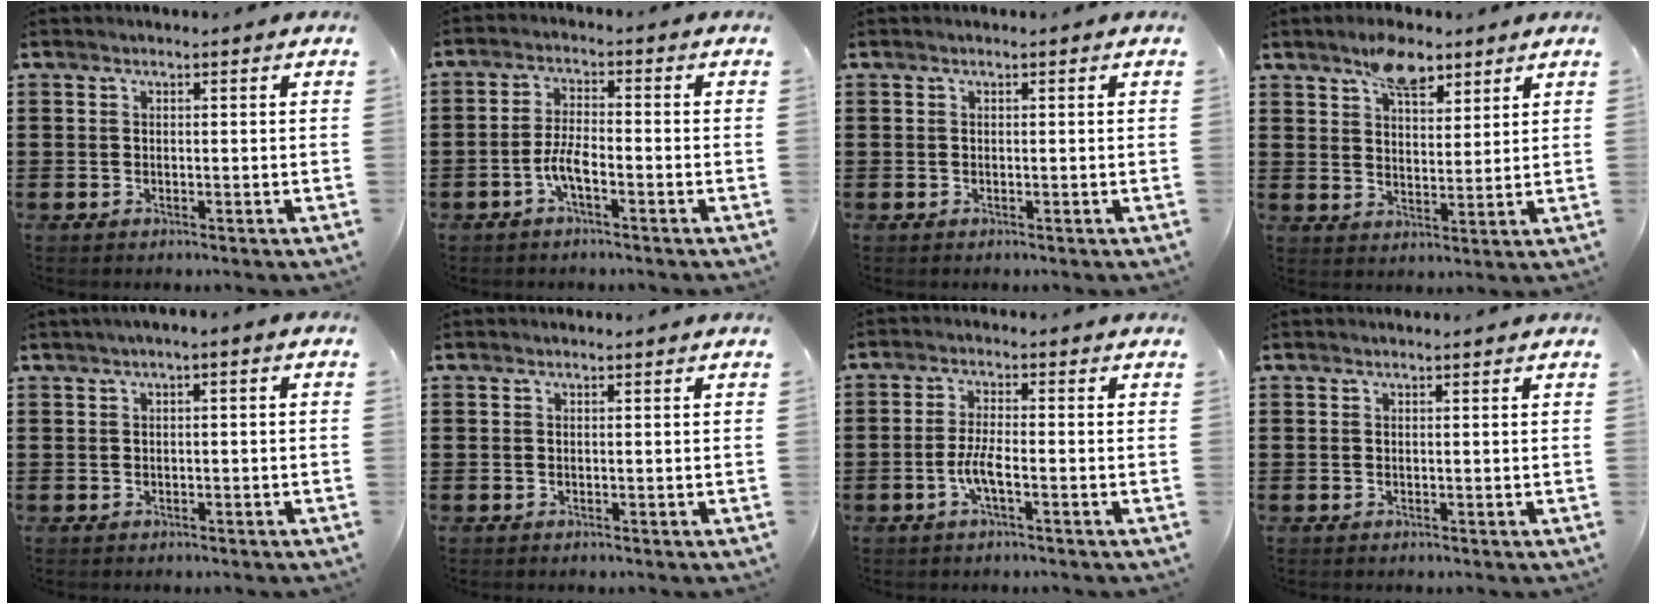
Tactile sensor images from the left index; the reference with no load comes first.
{"total": 4.3, "force": [-2.0, 1.2, 3.6], "torque": [-0.089, -0.002, -0.046]}
{"total": 0.0}
{"total": 7.3, "force": [5.1, 3.4, 4.0], "torque": [-0.068, -0.003, 0.088]}
{"total": 1.3, "force": [-0.6, 0.3, 1.1], "torque": [-0.019, -0.001, -0.013]}
{"total": 0.0}
{"total": 4.2, "force": [-1.6, 0.9, 3.8], "torque": [-0.084, -0.002, -0.034]}
{"total": 0.0}